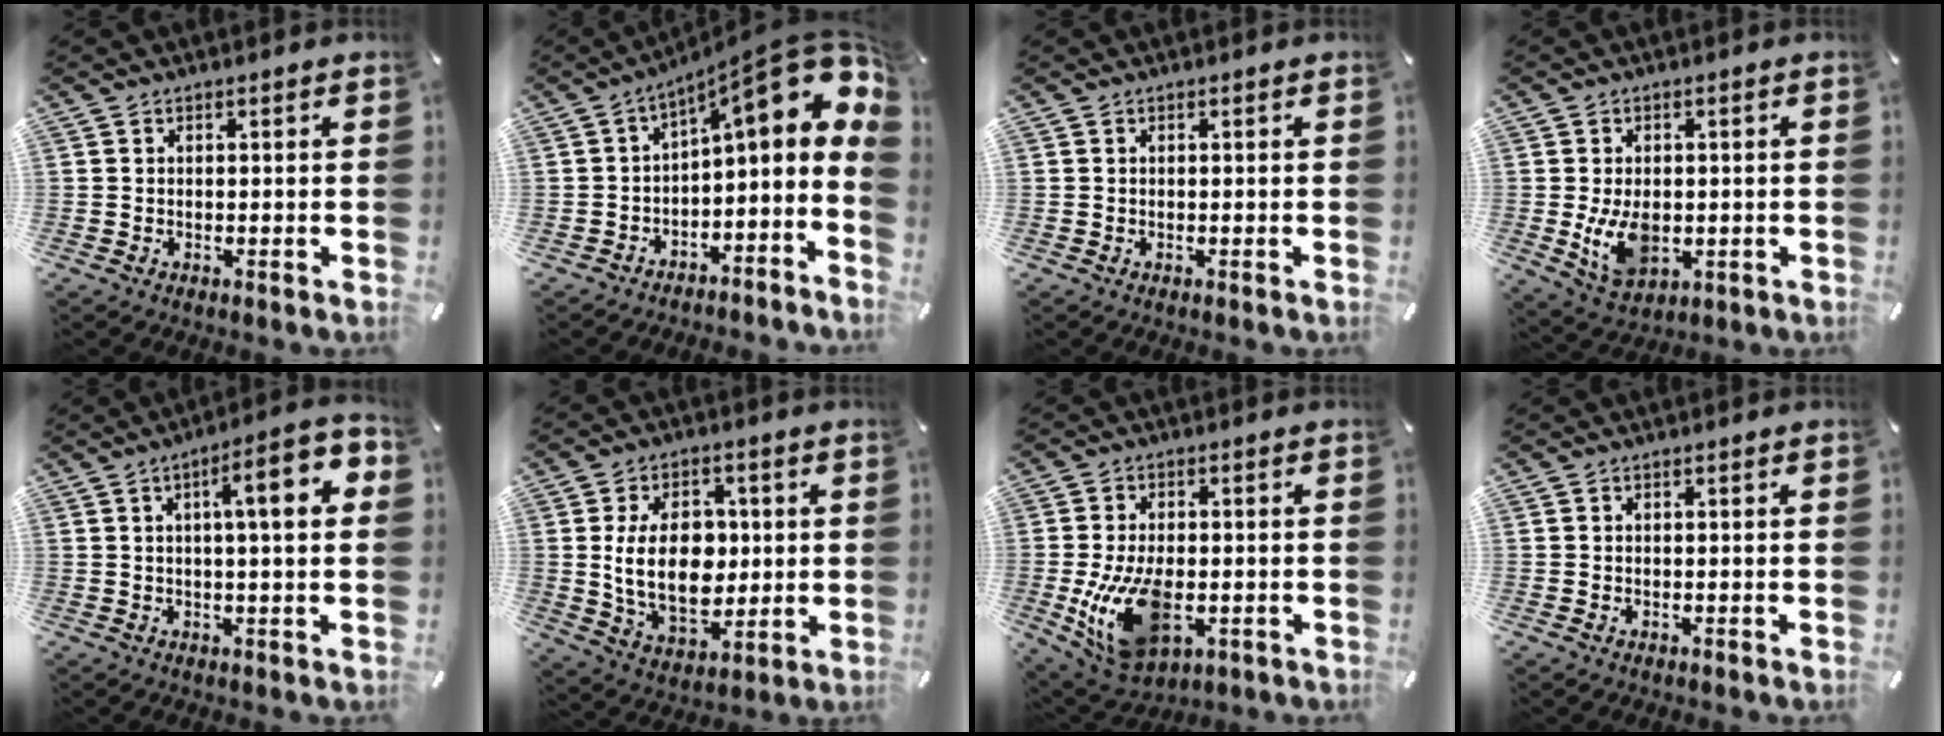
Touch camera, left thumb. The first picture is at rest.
{"total": 14.5, "force": [5.6, 5.9, 12.0], "torque": [-0.148, -0.049, 0.088]}
{"total": 0.0}
{"total": 8.7, "force": [-0.9, 5.9, 6.4], "torque": [-0.130, -0.005, -0.017]}
{"total": 11.3, "force": [2.9, 2.3, 10.7], "torque": [-0.151, -0.008, 0.037]}
{"total": 16.0, "force": [1.2, 10.9, 11.6], "torque": [-0.221, 0.004, 0.021]}
{"total": 15.6, "force": [-3.2, 9.4, 12.0], "torque": [-0.239, -0.009, -0.051]}
{"total": 0.6, "force": [-0.3, 0.3, 0.4], "torque": [-0.008, 0.000, -0.005]}